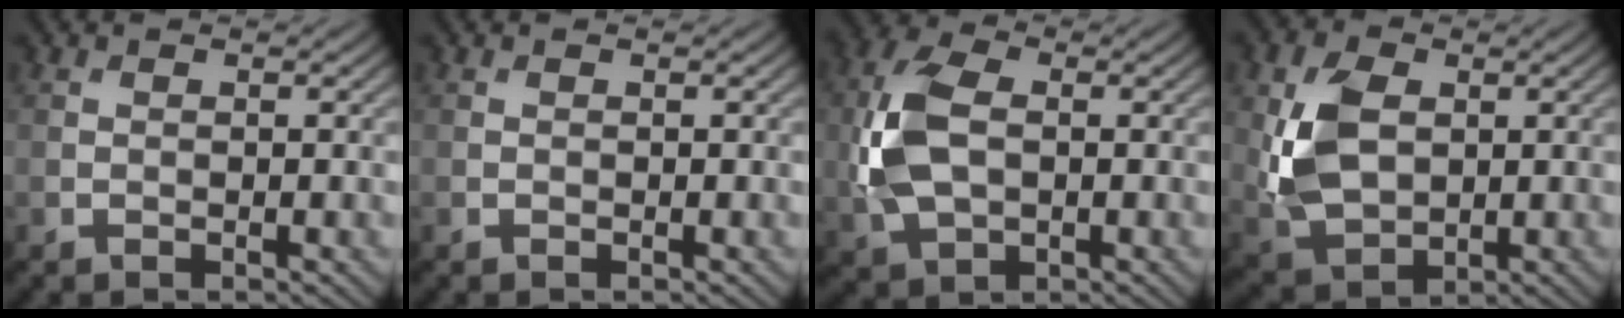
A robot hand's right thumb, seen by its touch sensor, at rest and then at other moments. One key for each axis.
{"total": 0.0}
{"total": 9.2, "fx": 0.0, "fy": 5.7, "fz": 7.2, "tx": -0.192, "ty": 0.005, "tz": -0.006}
{"total": 9.1, "fx": 1.2, "fy": 6.2, "fz": 6.6, "tx": -0.171, "ty": -0.002, "tz": 0.021}